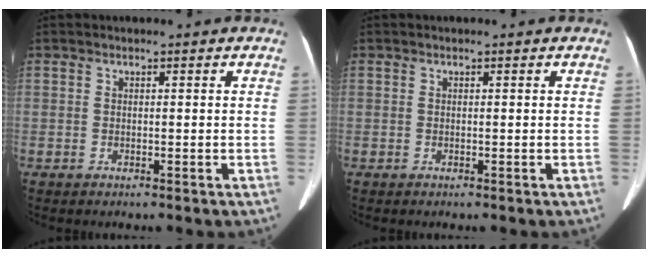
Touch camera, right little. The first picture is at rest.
{"total": 0.0}